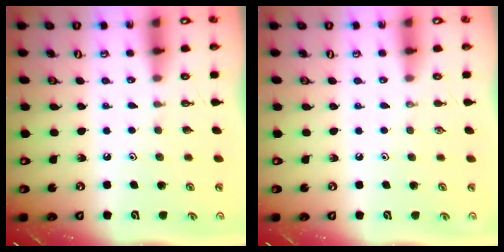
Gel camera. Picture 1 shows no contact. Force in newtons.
{"total": 0.0}